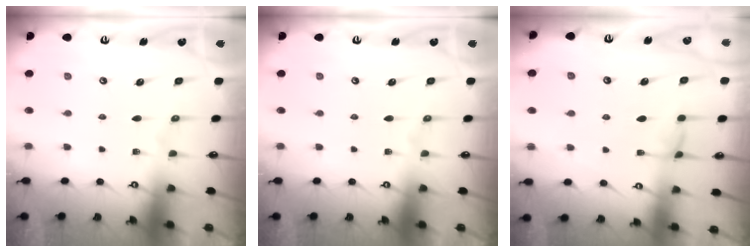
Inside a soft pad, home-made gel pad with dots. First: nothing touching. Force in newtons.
{"total": 0.0}
{"total": 1.9, "press": 1.9, "slide": 0.2}